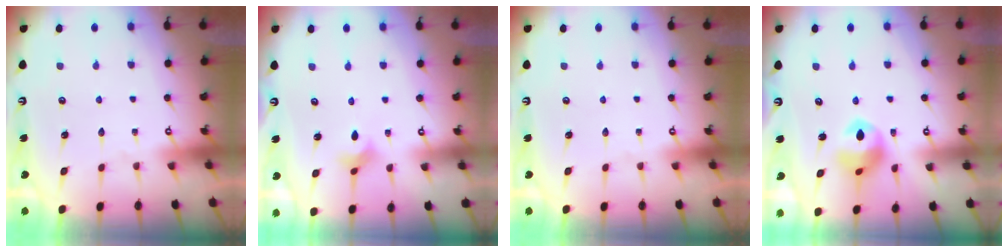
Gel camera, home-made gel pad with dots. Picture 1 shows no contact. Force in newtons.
{"total": 2.7, "press": 2.6, "slide": 0.7}
{"total": 0.0}
{"total": 11.4, "press": 11.2, "slide": 1.6}